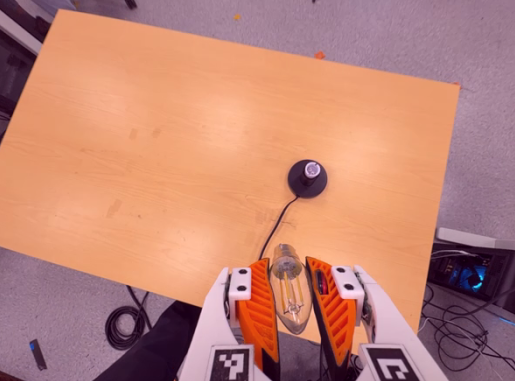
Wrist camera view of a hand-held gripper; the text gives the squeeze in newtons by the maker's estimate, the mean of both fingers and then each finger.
{"total": 19.8, "left": 21.2, "right": 18.5}